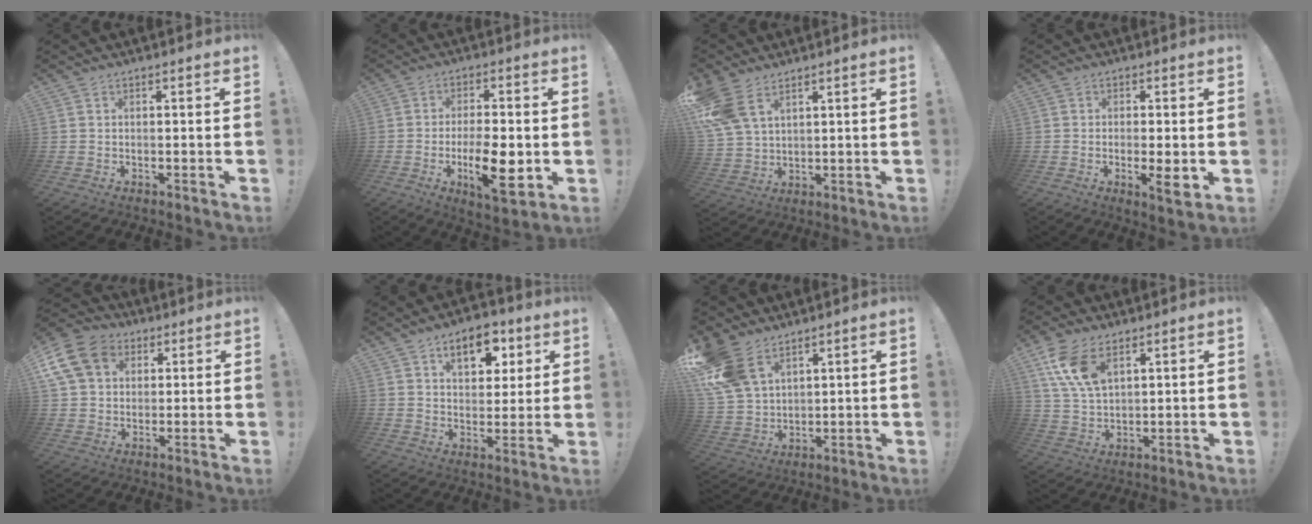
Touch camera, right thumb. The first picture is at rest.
{"total": 13.6, "force": [-3.4, 4.8, 12.3], "torque": [-0.201, 0.002, -0.055]}
{"total": 10.7, "force": [6.4, 6.2, 6.0], "torque": [-0.129, -0.022, 0.129]}
{"total": 5.7, "force": [-1.4, 1.1, 5.4], "torque": [-0.074, -0.006, -0.019]}
{"total": 14.6, "force": [5.0, 11.6, 7.2], "torque": [-0.128, -0.011, 0.103]}
{"total": 11.2, "force": [5.5, 6.7, 7.1], "torque": [-0.093, -0.014, 0.095]}
{"total": 14.4, "force": [9.0, 8.7, 7.1], "torque": [-0.141, -0.043, 0.179]}
{"total": 11.8, "force": [6.2, 6.4, 7.7], "torque": [-0.163, -0.013, 0.119]}